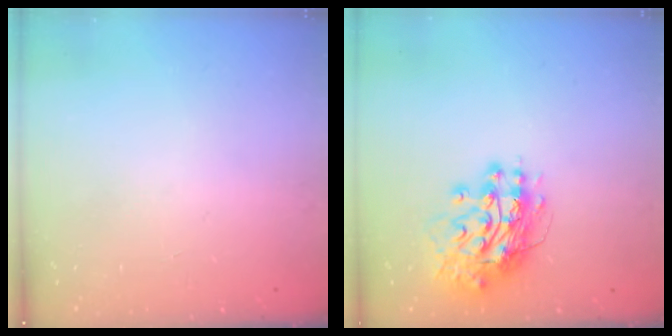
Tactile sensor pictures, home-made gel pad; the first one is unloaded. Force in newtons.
{"total": 13.6, "press": 13.6, "slide": 1.4}